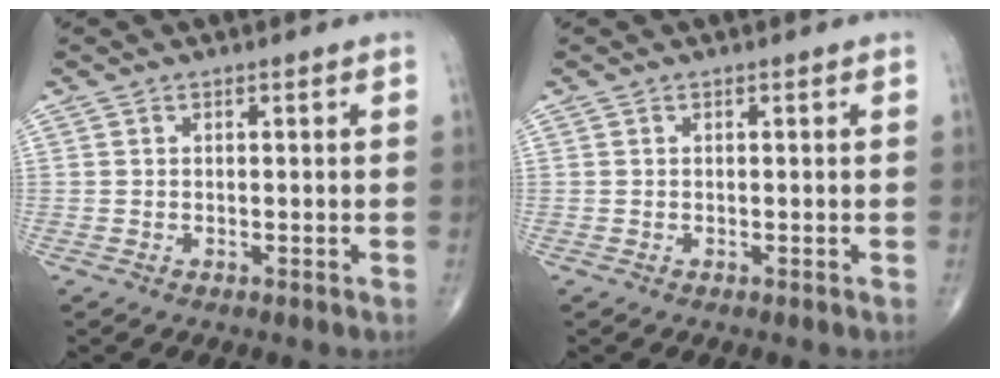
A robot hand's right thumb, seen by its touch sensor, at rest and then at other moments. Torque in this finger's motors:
{"motor_torque": [0.00, 0.00, 0.00, 0.00, 0.00]}